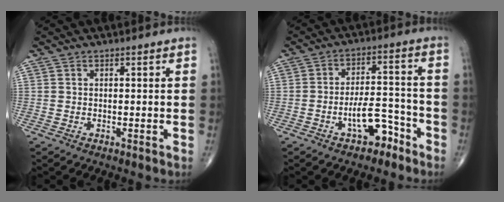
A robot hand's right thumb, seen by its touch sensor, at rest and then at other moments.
{"total": 8.0, "force": [-4.5, 3.8, 5.4], "torque": [-0.074, 0.047, -0.073]}